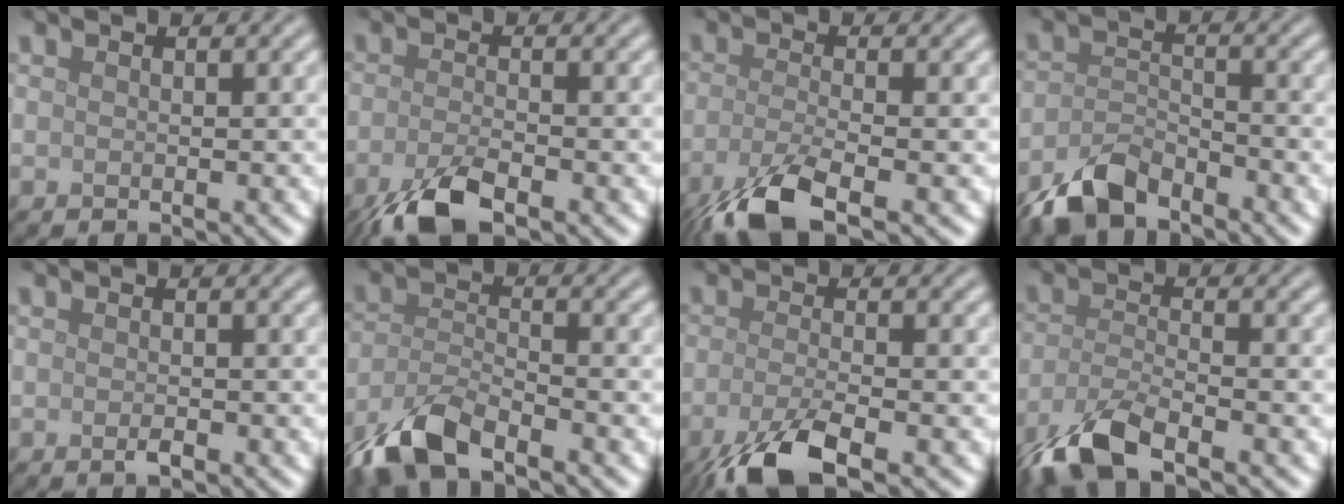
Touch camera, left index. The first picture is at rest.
{"total": 4.9, "force": [-3.0, 1.5, 3.6], "torque": [-0.074, -0.008, -0.064]}
{"total": 6.4, "force": [-3.7, 1.9, 4.9], "torque": [-0.094, -0.012, -0.082]}
{"total": 4.4, "force": [-3.6, 1.7, 2.0], "torque": [-0.035, -0.001, -0.079]}
{"total": 0.7, "force": [-0.4, 0.2, 0.6], "torque": [-0.013, -0.001, -0.007]}
{"total": 6.2, "force": [-4.6, 2.0, 3.6], "torque": [-0.073, -0.006, -0.098]}
{"total": 6.0, "force": [-3.3, 1.6, 4.7], "torque": [-0.087, -0.008, -0.071]}
{"total": 6.6, "force": [-4.5, 2.1, 4.4], "torque": [-0.093, -0.013, -0.095]}